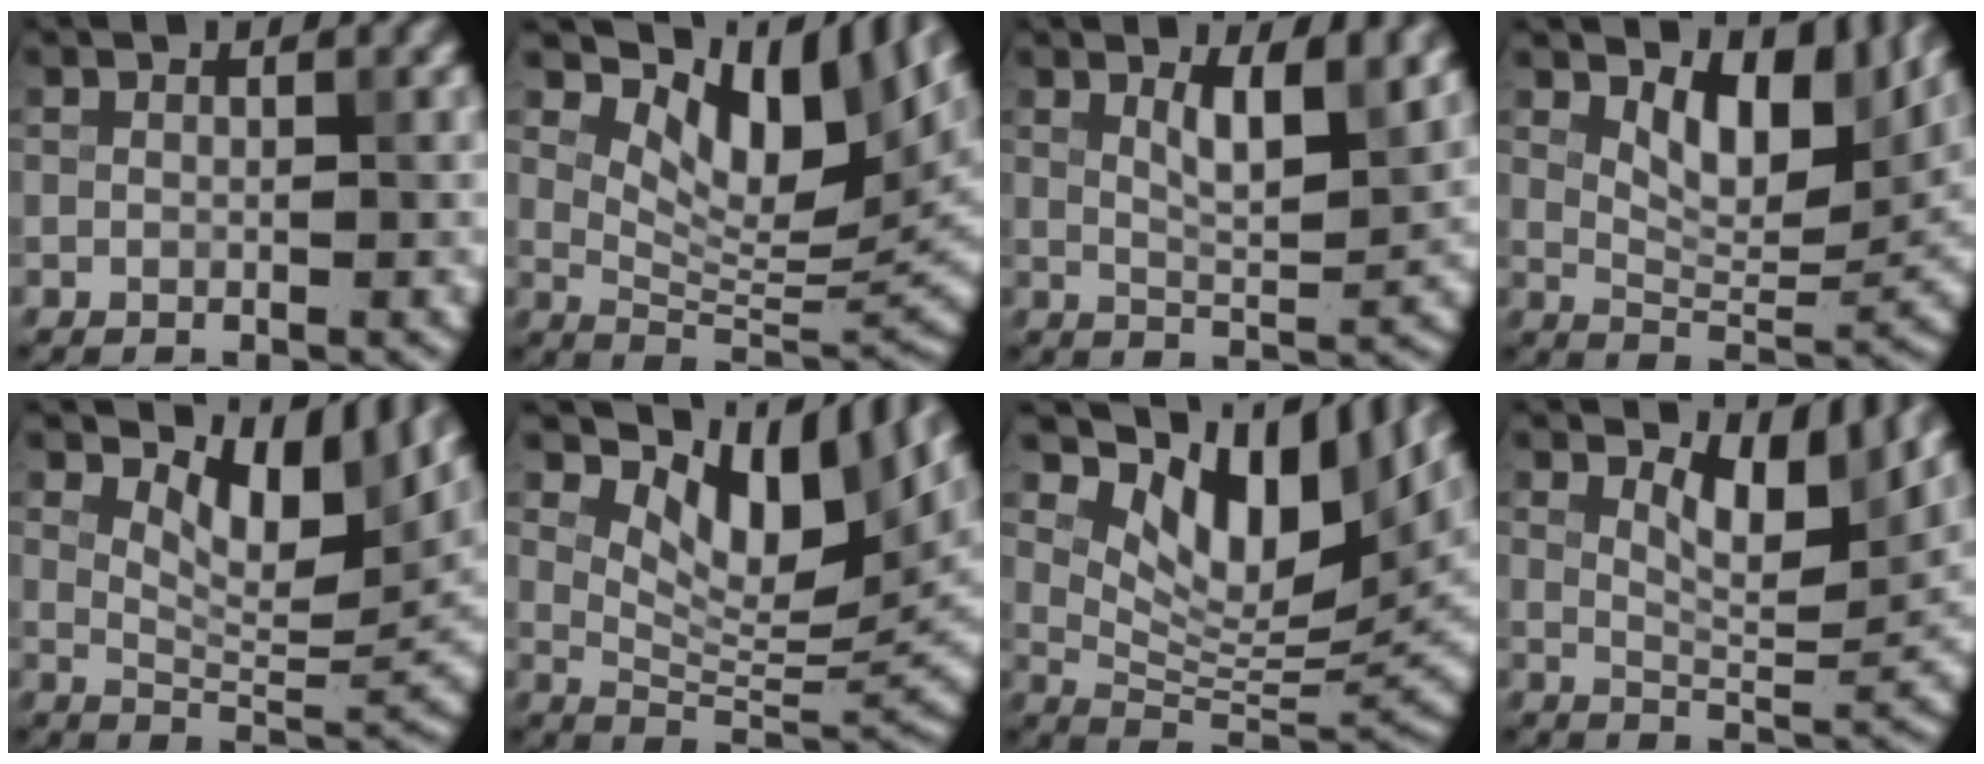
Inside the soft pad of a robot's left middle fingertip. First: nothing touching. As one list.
[{"total": 10.4, "force": [6.3, 3.9, 7.3], "torque": [-0.109, -0.003, 0.113]}, {"total": 4.4, "force": [2.2, 1.3, 3.5], "torque": [-0.059, -0.005, 0.038]}, {"total": 6.5, "force": [3.3, 3.0, 4.7], "torque": [-0.074, -0.012, 0.051]}, {"total": 7.2, "force": [4.1, 3.1, 5.1], "torque": [-0.074, -0.005, 0.065]}, {"total": 9.4, "force": [5.7, 3.7, 6.5], "torque": [-0.097, -0.003, 0.101]}, {"total": 10.8, "force": [6.1, 4.8, 7.5], "torque": [-0.117, -0.006, 0.114]}, {"total": 4.6, "force": [2.9, 1.4, 3.4], "torque": [-0.064, -0.008, 0.045]}]